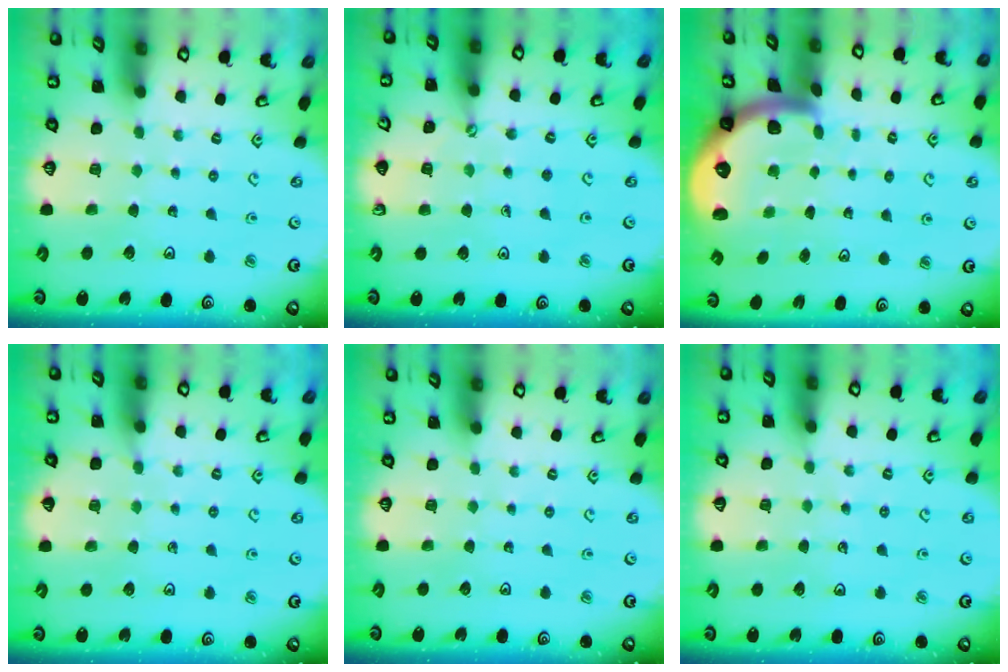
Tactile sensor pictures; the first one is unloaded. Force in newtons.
{"total": 2.4, "press": 2.4, "slide": 0.3}
{"total": 2.5, "press": 2.5, "slide": 0.6}
{"total": 4.3, "press": 4.3, "slide": 0.6}
{"total": 0.0}
{"total": 3.8, "press": 3.7, "slide": 0.9}